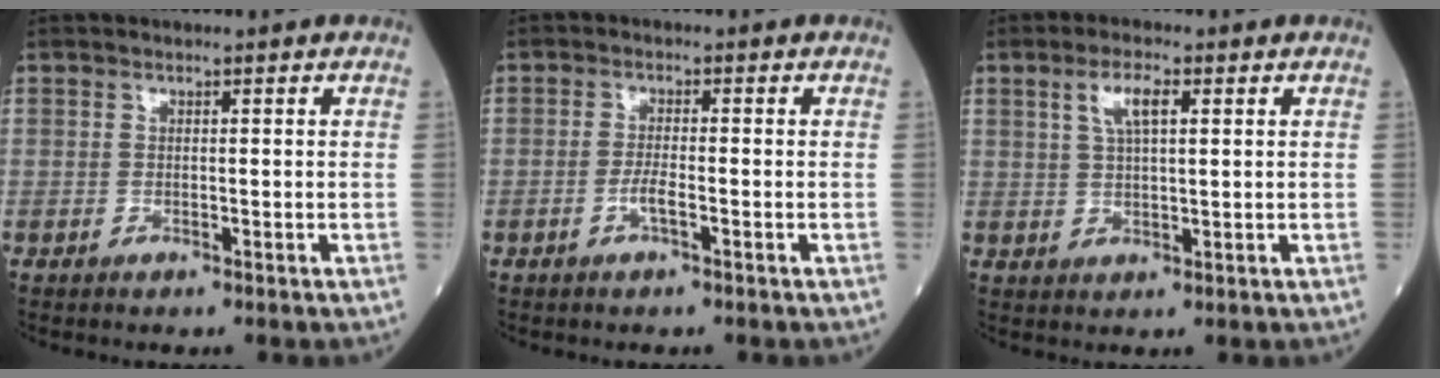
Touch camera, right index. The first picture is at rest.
{"total": 2.2, "force": [-1.0, 0.1, 1.9], "torque": [-0.038, 0.000, -0.021]}
{"total": 4.4, "force": [1.8, 1.1, 3.9], "torque": [-0.080, 0.009, 0.036]}